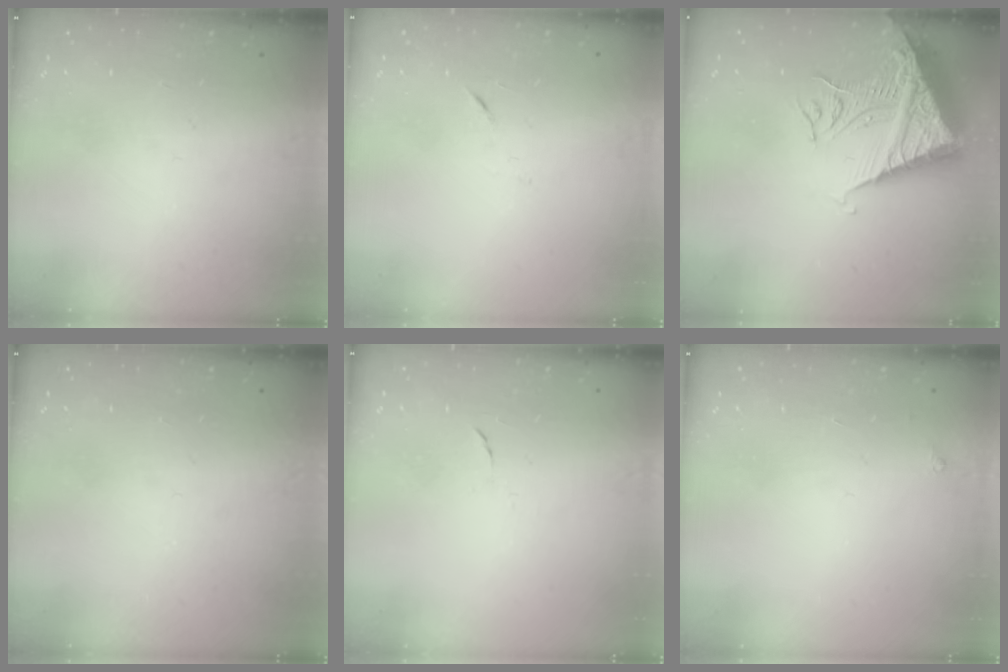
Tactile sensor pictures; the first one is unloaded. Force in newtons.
{"total": 4.0, "press": 3.9, "slide": 0.8}
{"total": 12.5, "press": 12.5, "slide": 1.2}
{"total": 0.0}
{"total": 4.2, "press": 4.2, "slide": 0.5}
{"total": 2.5, "press": 2.5, "slide": 0.4}